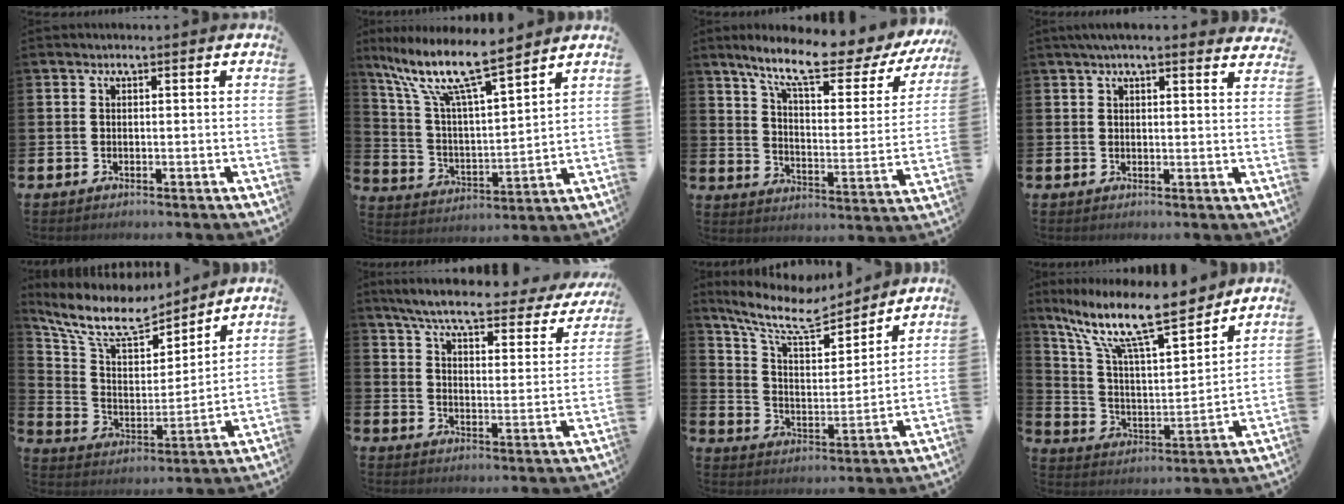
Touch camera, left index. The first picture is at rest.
{"total": 11.6, "force": [9.5, 1.9, 6.4], "torque": [-0.158, -0.051, 0.162]}
{"total": 11.0, "force": [8.8, 2.1, 6.3], "torque": [-0.145, -0.053, 0.144]}
{"total": 3.5, "force": [3.2, 0.2, 1.2], "torque": [-0.029, -0.007, 0.059]}
{"total": 10.3, "force": [9.1, 3.2, 3.6], "torque": [-0.114, -0.061, 0.156]}
{"total": 6.3, "force": [5.3, 1.0, 3.3], "torque": [-0.091, -0.033, 0.083]}
{"total": 10.3, "force": [9.0, 2.8, 4.0], "torque": [-0.116, -0.057, 0.157]}
{"total": 13.7, "force": [10.6, 2.8, 8.1], "torque": [-0.182, -0.058, 0.182]}